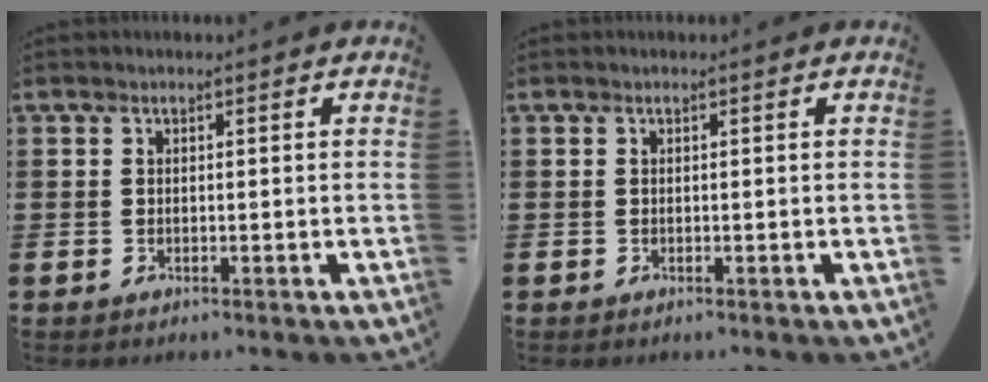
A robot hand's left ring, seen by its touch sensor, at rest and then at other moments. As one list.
[{"total": 0.0}]